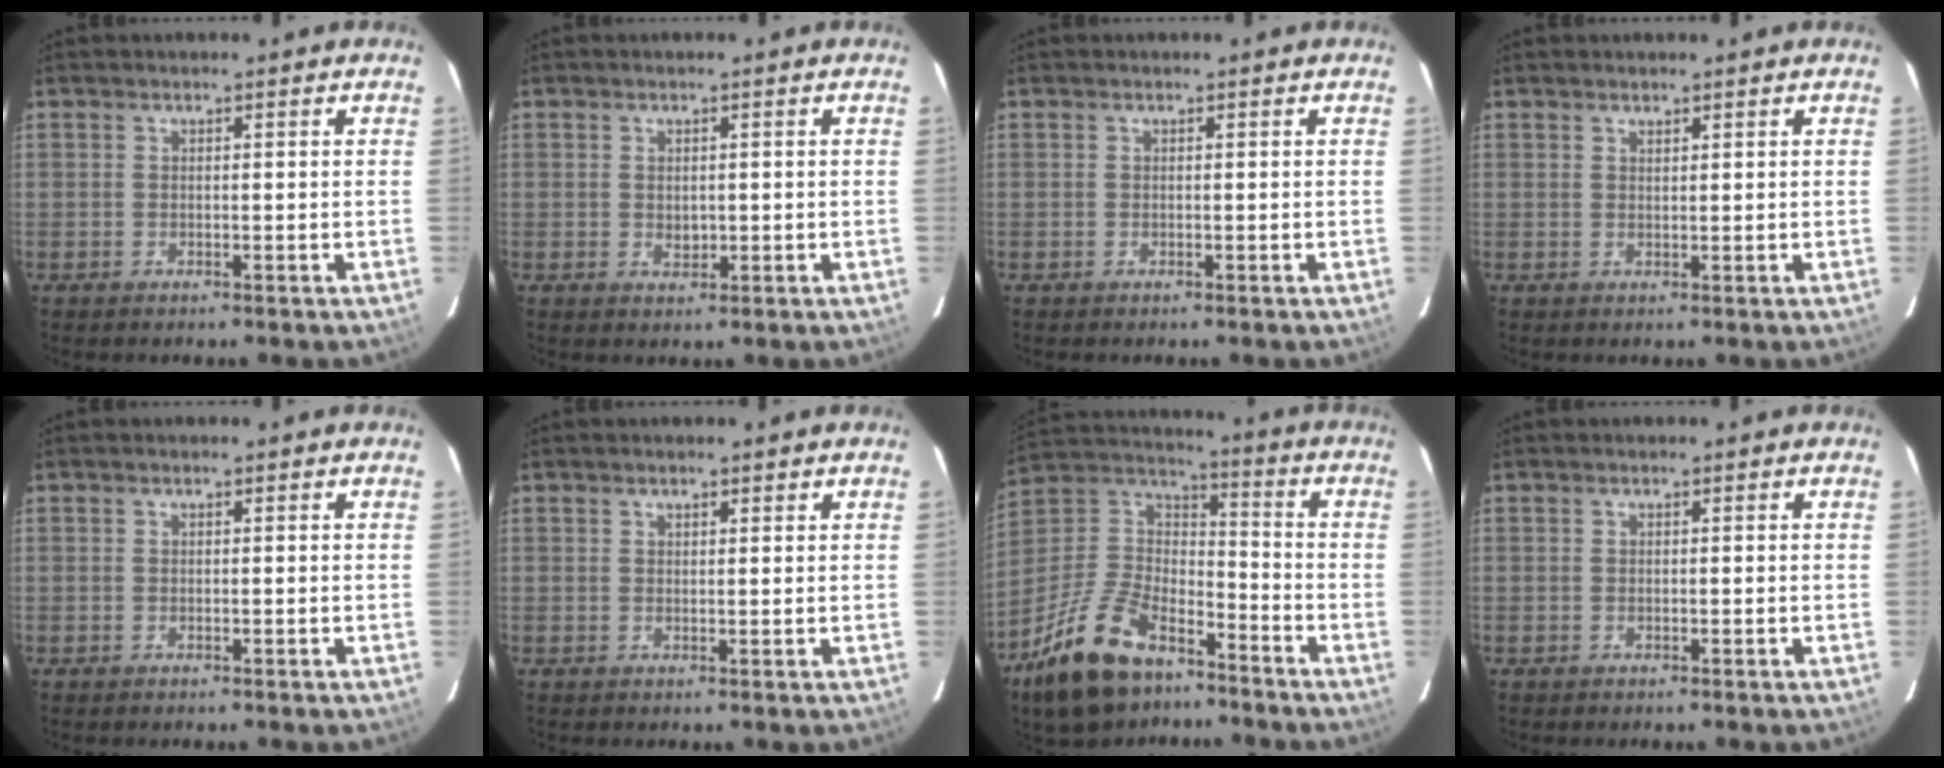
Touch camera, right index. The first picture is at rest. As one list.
[{"total": 2.0, "force": [-0.1, 1.6, 1.2], "torque": [-0.018, 0.000, 0.002]}, {"total": 0.0}, {"total": 0.8, "force": [0.8, 0.2, 0.2], "torque": [-0.005, 0.001, 0.014]}, {"total": 0.0}, {"total": 1.3, "force": [1.0, 0.5, 0.6], "torque": [-0.009, 0.004, 0.015]}, {"total": 21.4, "force": [-14.0, 10.6, 12.2], "torque": [-0.260, 0.003, -0.243]}, {"total": 0.0}]